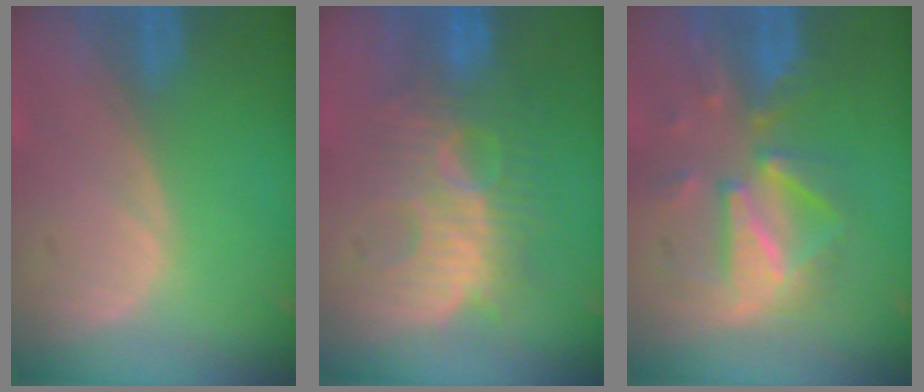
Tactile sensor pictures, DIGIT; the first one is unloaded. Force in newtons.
{"total": 9.0, "press": 8.8, "slide": 1.7}
{"total": 8.8, "press": 8.8, "slide": 0.4}